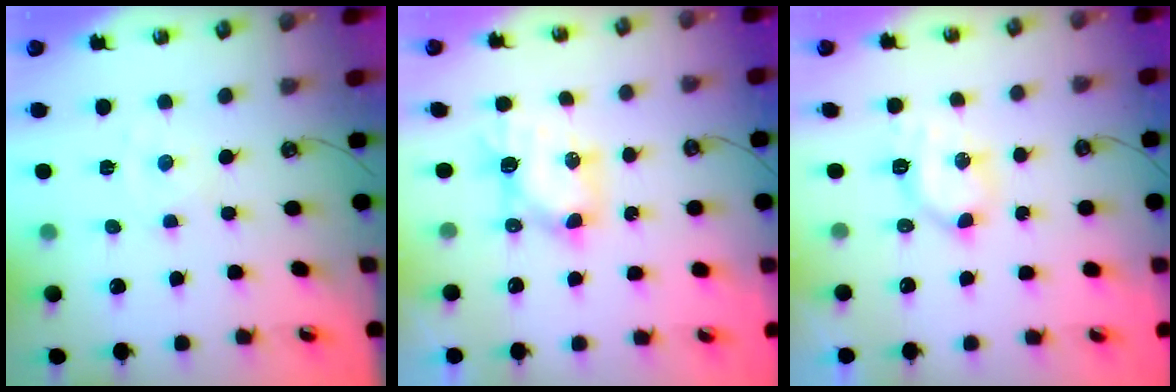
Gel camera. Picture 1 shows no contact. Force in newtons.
{"total": 6.8, "press": 6.8, "slide": 0.5}
{"total": 6.1, "press": 6.0, "slide": 0.7}